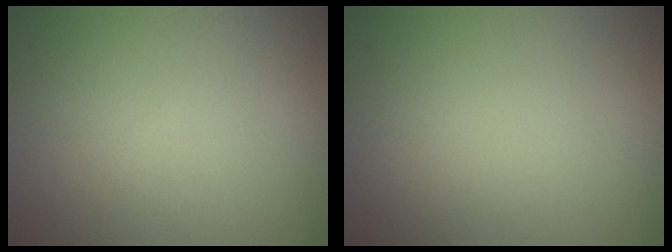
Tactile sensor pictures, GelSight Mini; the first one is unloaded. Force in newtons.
{"total": 0.0}